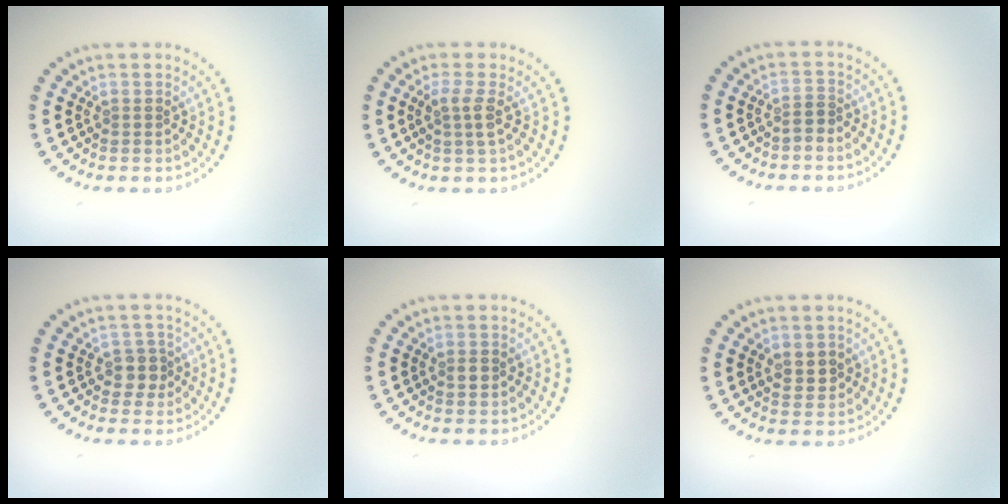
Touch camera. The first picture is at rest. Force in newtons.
{"total": 1.9, "press": 1.6, "slide": 1.0}
{"total": 0.9, "press": 0.6, "slide": 0.6}
{"total": 1.9, "press": 1.6, "slide": 1.0}
{"total": 1.0, "press": 1.0, "slide": 0.1}
{"total": 1.7, "press": 1.7, "slide": 0.6}